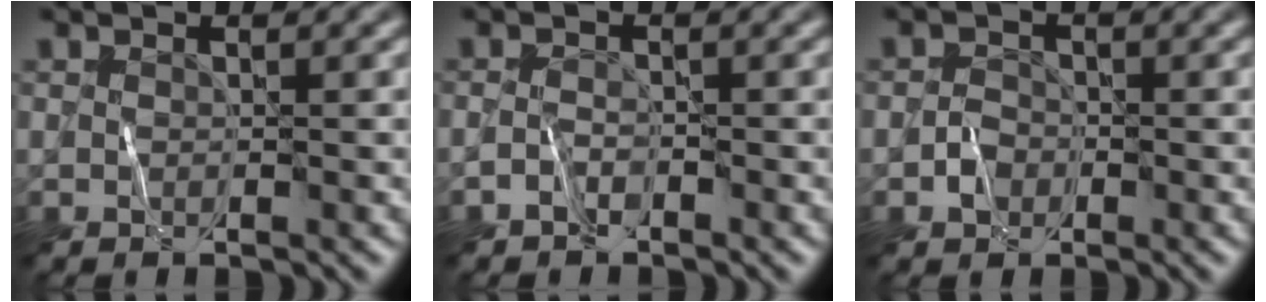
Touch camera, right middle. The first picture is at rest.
{"total": 1.2, "force": [-1.1, 0.5, 0.4], "torque": [-0.008, 0.009, -0.023]}
{"total": 1.4, "force": [-0.7, 1.1, 0.5], "torque": [-0.006, 0.007, -0.016]}